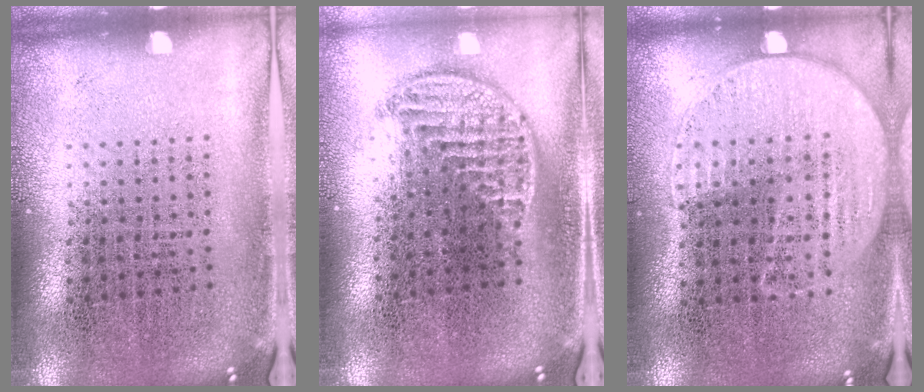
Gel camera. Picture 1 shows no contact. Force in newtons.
{"total": 1.2, "press": 1.0, "slide": 0.6}
{"total": 1.1, "press": 1.0, "slide": 0.5}